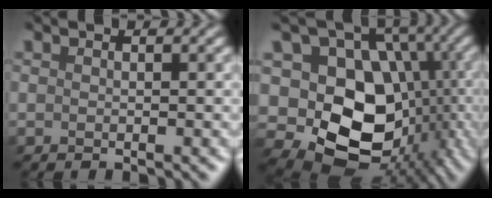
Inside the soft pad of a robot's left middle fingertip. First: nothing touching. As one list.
[{"total": 13.1, "force": [-1.7, 10.1, 8.1], "torque": [-0.138, -0.010, -0.033]}]